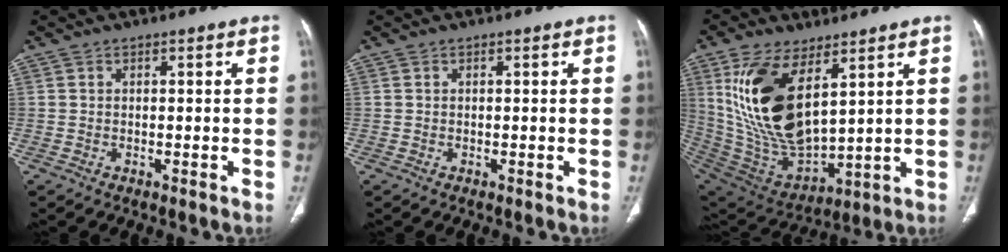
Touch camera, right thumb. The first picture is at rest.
{"total": 0.0}
{"total": 20.2, "force": [7.4, 9.6, 16.2], "torque": [-0.305, -0.033, 0.162]}